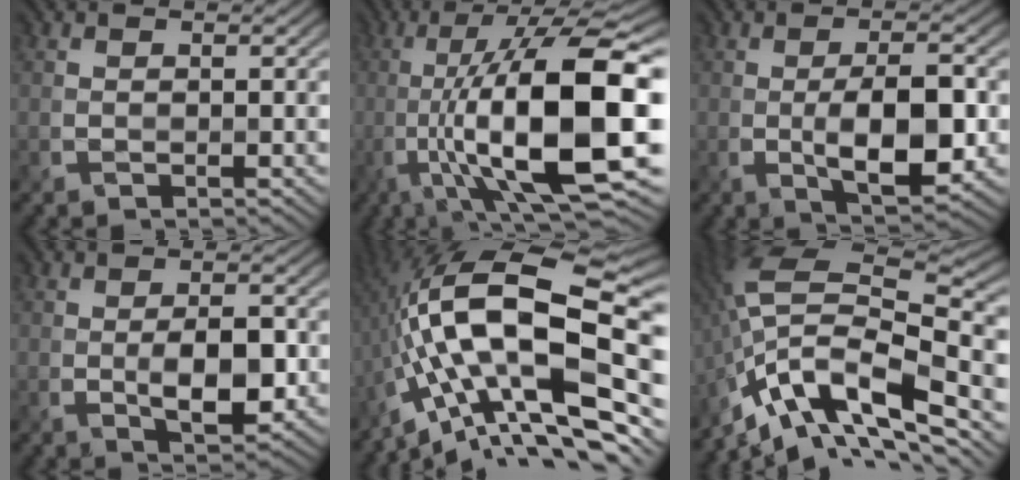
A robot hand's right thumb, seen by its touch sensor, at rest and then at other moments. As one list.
[{"total": 17.1, "force": [-3.0, 4.9, 16.1], "torque": [-0.266, 0.011, -0.043]}, {"total": 7.8, "force": [-1.3, 2.9, 7.1], "torque": [-0.118, -0.008, -0.014]}, {"total": 4.9, "force": [-0.7, 2.2, 4.4], "torque": [-0.075, -0.007, -0.005]}, {"total": 19.4, "force": [-3.5, 7.6, 17.5], "torque": [-0.309, 0.033, -0.080]}, {"total": 15.6, "force": [-7.1, 6.8, 12.1], "torque": [-0.256, 0.002, -0.133]}]